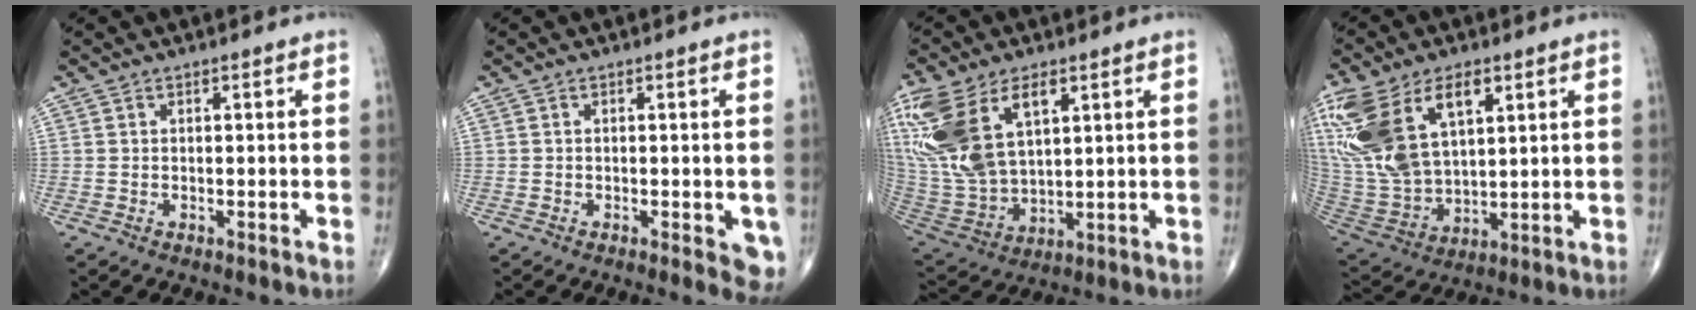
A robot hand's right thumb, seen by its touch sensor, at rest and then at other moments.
{"total": 5.0, "force": [-1.6, 1.8, 4.4], "torque": [-0.034, -0.008, -0.021]}
{"total": 20.4, "force": [7.8, 11.0, 15.4], "torque": [-0.335, -0.019, 0.158]}
{"total": 21.8, "force": [8.6, 11.8, 16.2], "torque": [-0.346, -0.014, 0.172]}